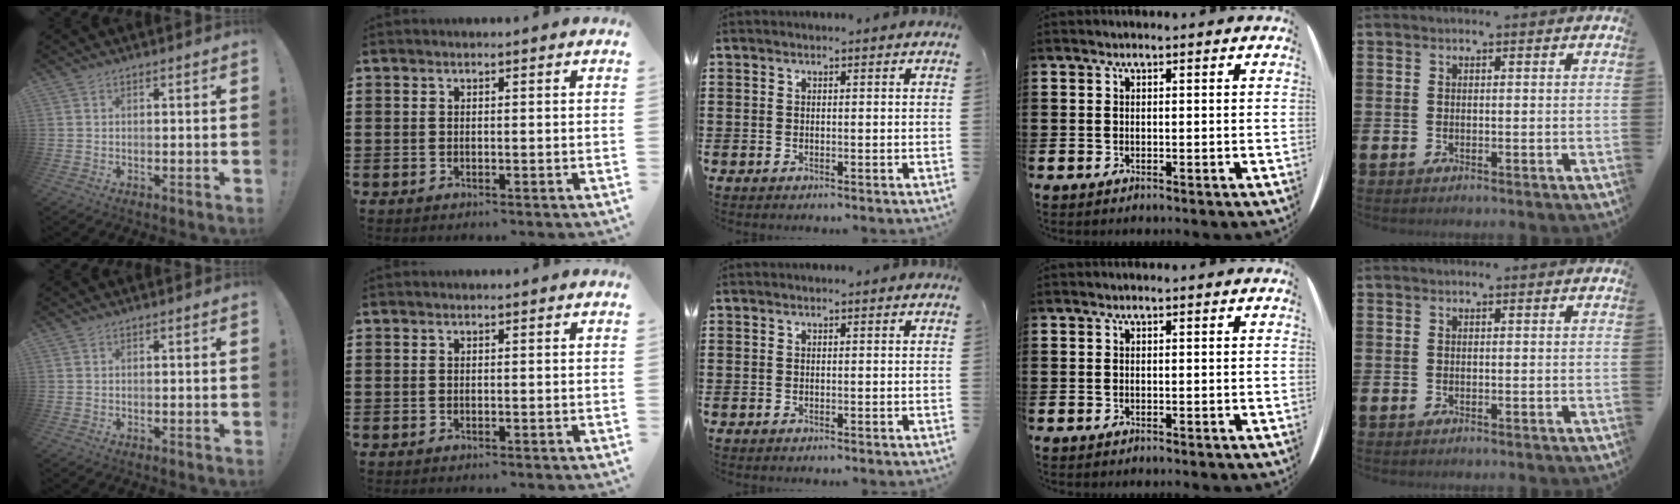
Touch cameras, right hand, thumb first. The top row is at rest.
{}